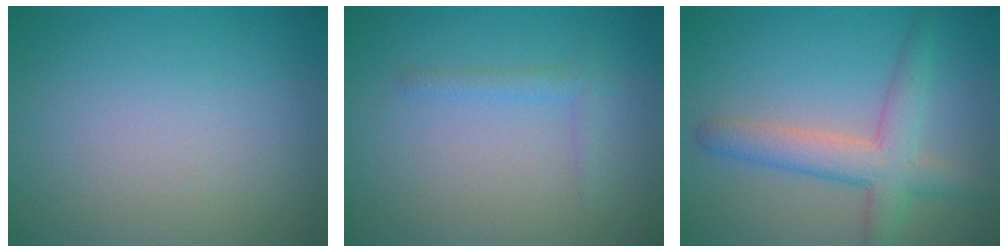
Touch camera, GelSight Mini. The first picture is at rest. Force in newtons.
{"total": 1.1, "press": 1.1, "slide": 0.1}
{"total": 4.7, "press": 4.7, "slide": 0.2}